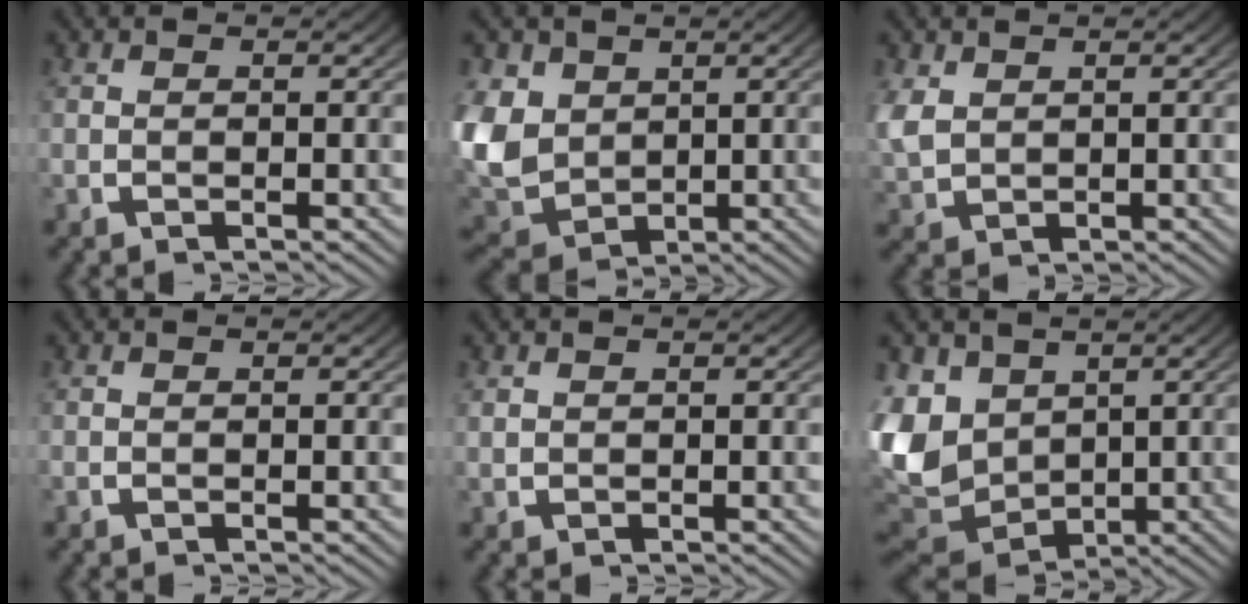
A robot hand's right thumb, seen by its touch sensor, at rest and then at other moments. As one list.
[{"total": 9.9, "force": [-1.0, 8.1, 5.6], "torque": [-0.174, -0.058, 0.015]}, {"total": 3.1, "force": [0.8, 2.5, 1.6], "torque": [-0.052, -0.011, 0.033]}, {"total": 0.0}, {"total": 0.7, "force": [0.4, 0.5, 0.2], "torque": [-0.007, -0.002, 0.013]}, {"total": 11.5, "force": [-1.1, 9.3, 6.8], "torque": [-0.202, -0.060, 0.012]}]